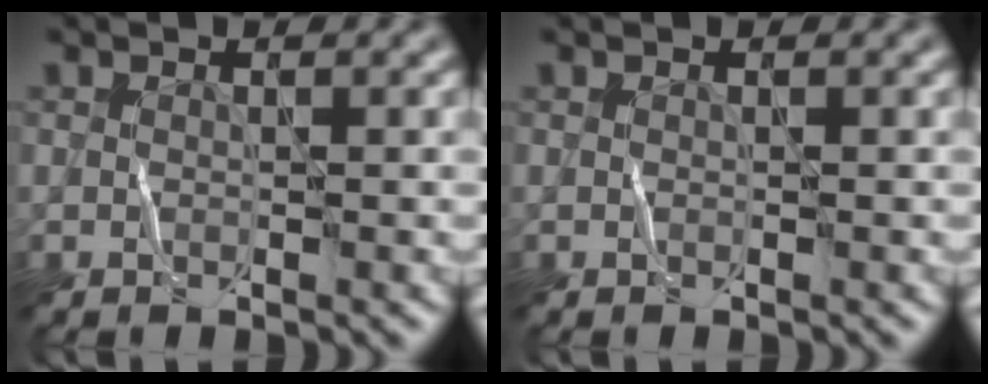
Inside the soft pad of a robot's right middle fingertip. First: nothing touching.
{"total": 0.0}